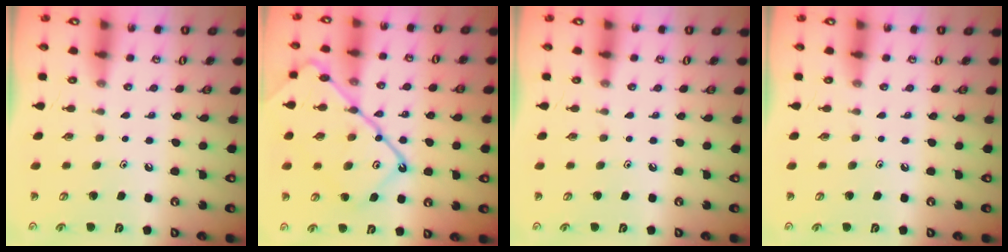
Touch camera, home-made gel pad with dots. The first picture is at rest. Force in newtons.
{"total": 20.3, "press": 20.2, "slide": 1.8}
{"total": 0.0}
{"total": 0.0}